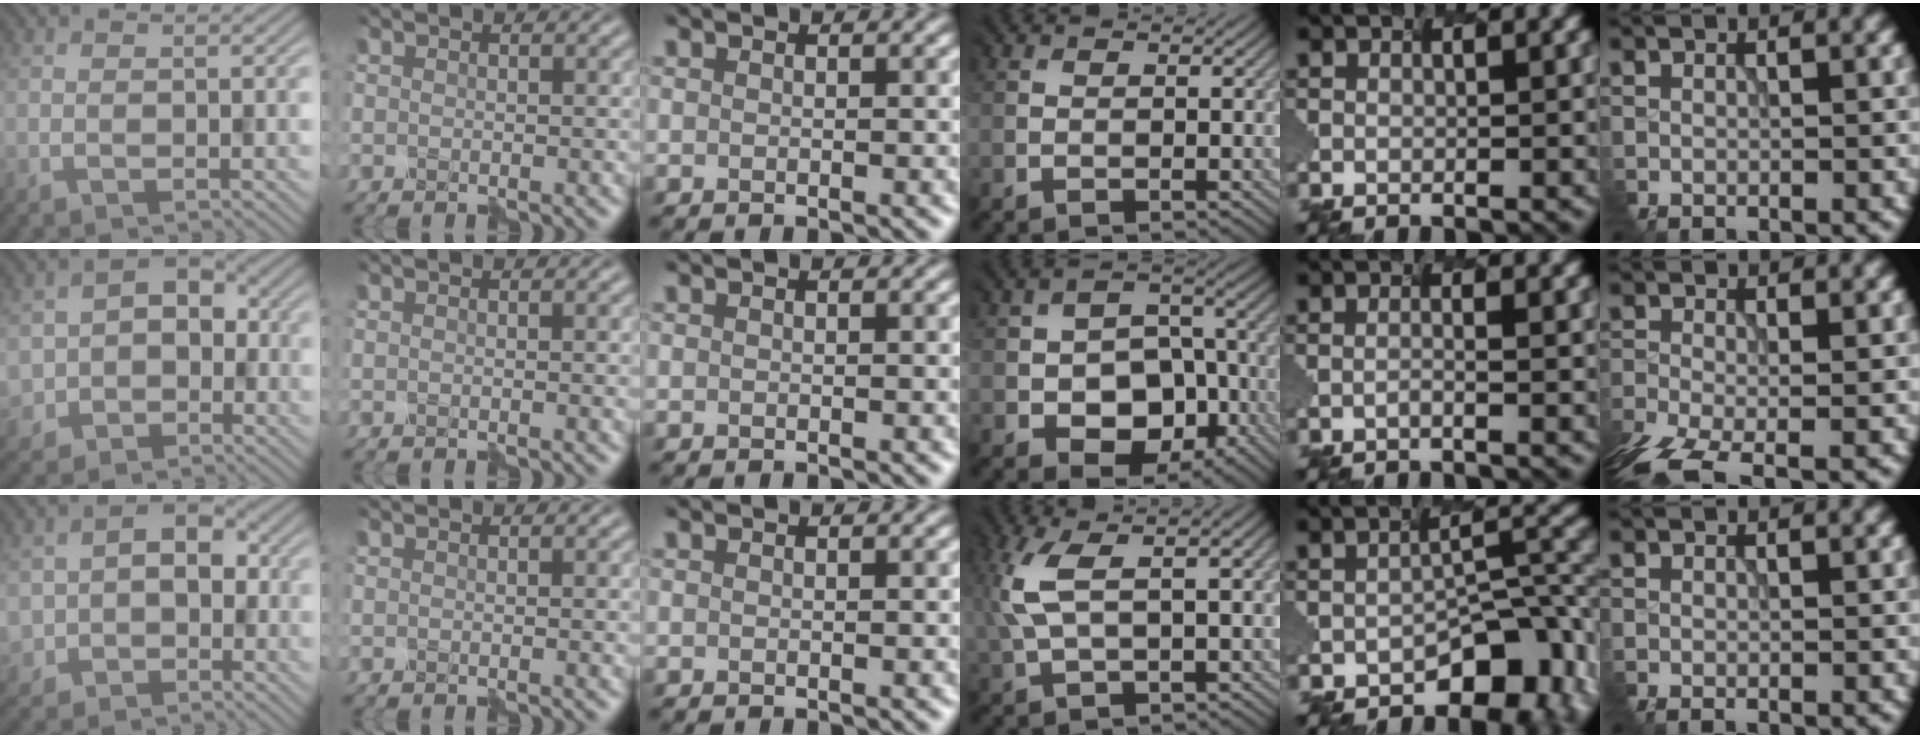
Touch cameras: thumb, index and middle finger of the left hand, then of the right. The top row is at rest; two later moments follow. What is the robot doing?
{"motion": "disassemble", "object": "velcro strap"}